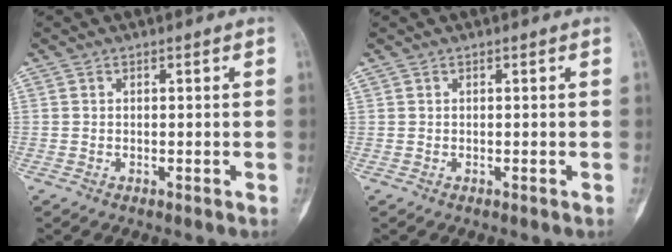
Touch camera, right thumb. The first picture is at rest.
{"total": 0.0}